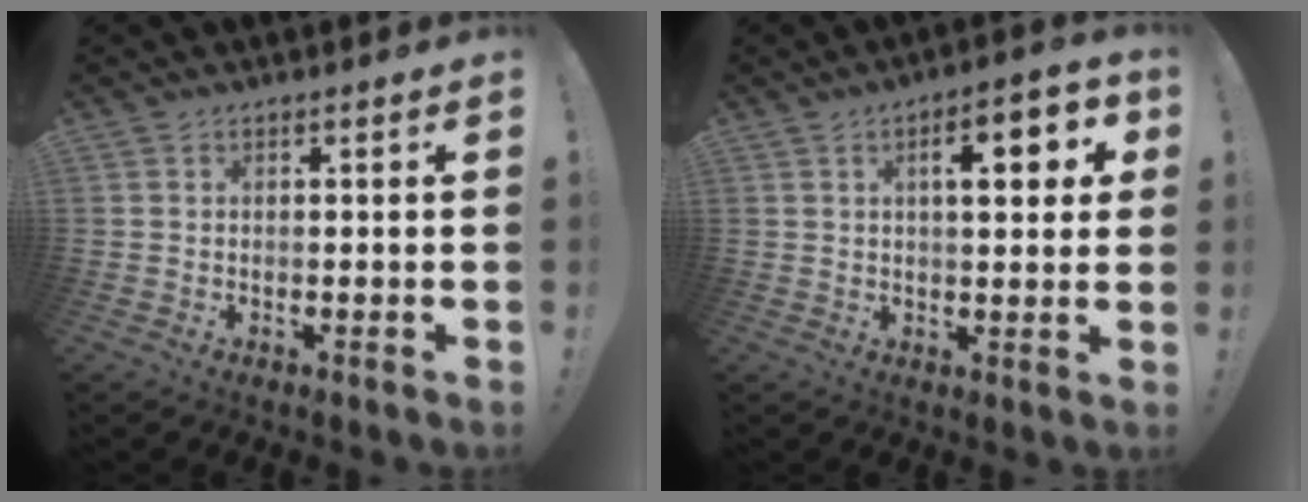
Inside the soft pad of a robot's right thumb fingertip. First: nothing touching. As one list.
[{"total": 9.3, "force": [2.9, 3.1, 8.3], "torque": [-0.105, -0.006, 0.038]}]